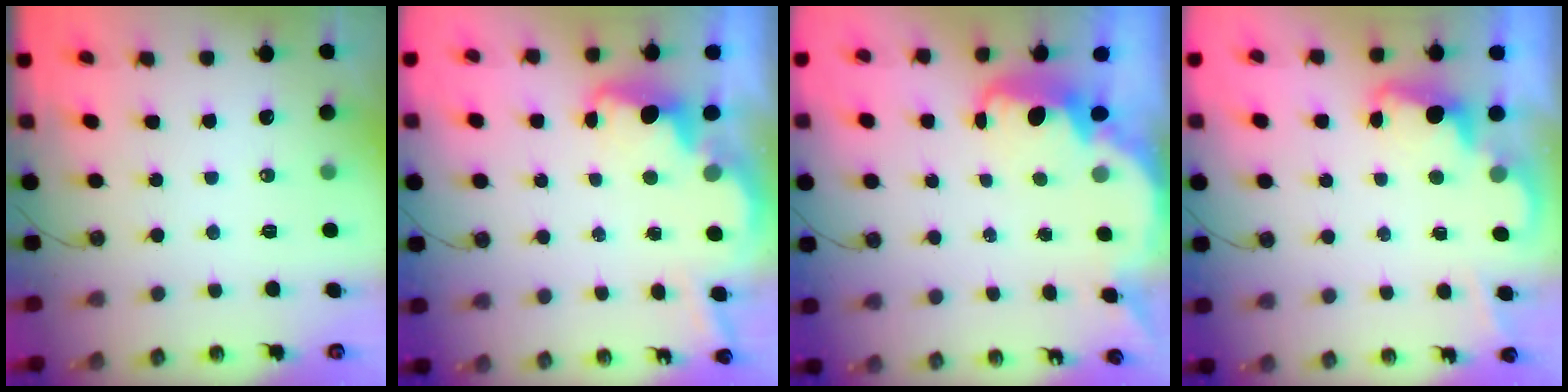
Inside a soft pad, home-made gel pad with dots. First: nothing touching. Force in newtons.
{"total": 3.7, "press": 3.6, "slide": 0.7}
{"total": 3.7, "press": 3.7, "slide": 0.3}
{"total": 2.3, "press": 2.2, "slide": 0.5}